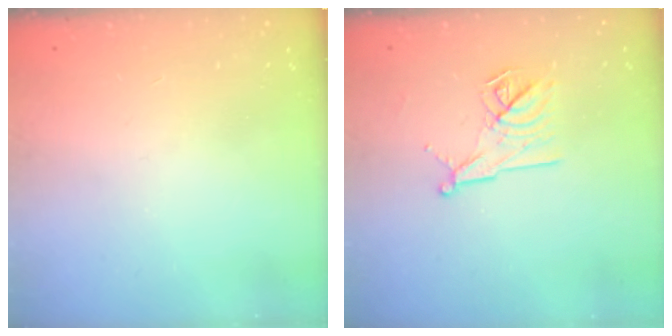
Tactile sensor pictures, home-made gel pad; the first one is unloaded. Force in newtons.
{"total": 11.3, "press": 11.3, "slide": 0.4}